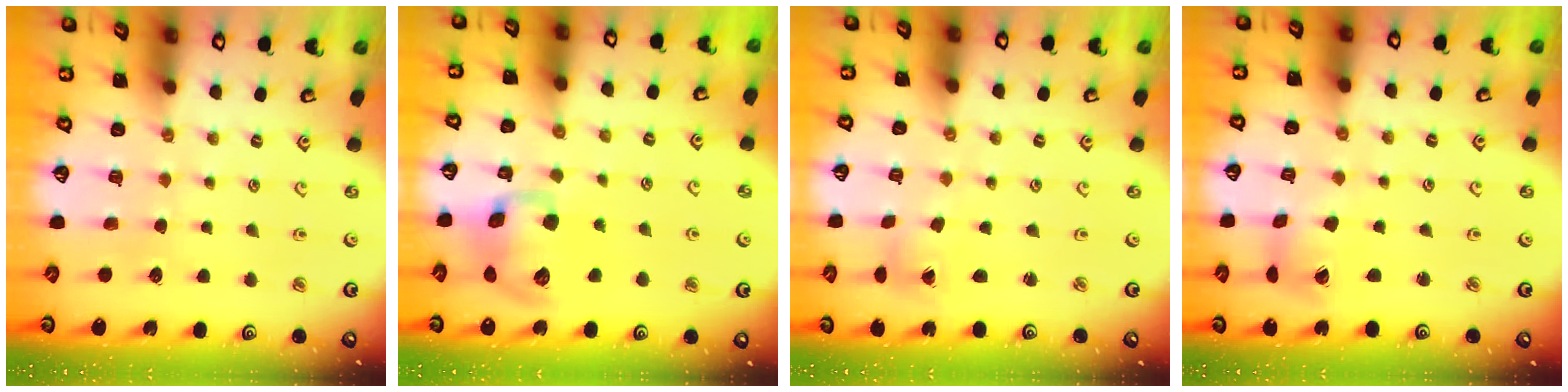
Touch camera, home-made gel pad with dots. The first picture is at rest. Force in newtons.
{"total": 13.1, "press": 13.0, "slide": 2.0}
{"total": 0.0}
{"total": 3.5, "press": 3.5, "slide": 0.4}